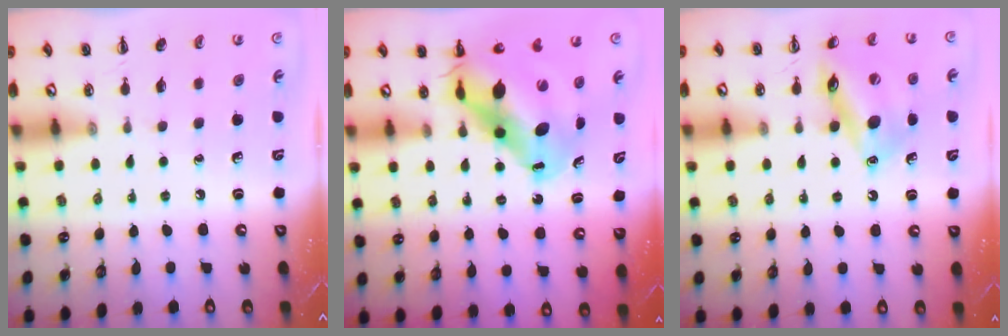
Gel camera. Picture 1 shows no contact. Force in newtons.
{"total": 13.4, "press": 12.9, "slide": 3.6}
{"total": 15.5, "press": 15.4, "slide": 1.9}